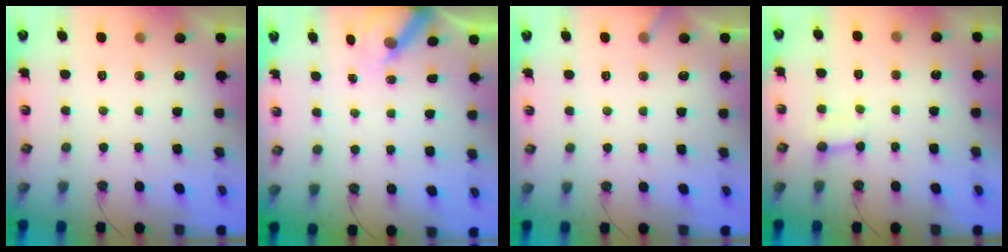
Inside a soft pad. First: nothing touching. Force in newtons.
{"total": 6.2, "press": 6.2, "slide": 0.7}
{"total": 2.9, "press": 2.9, "slide": 0.2}
{"total": 3.3, "press": 3.3, "slide": 0.2}